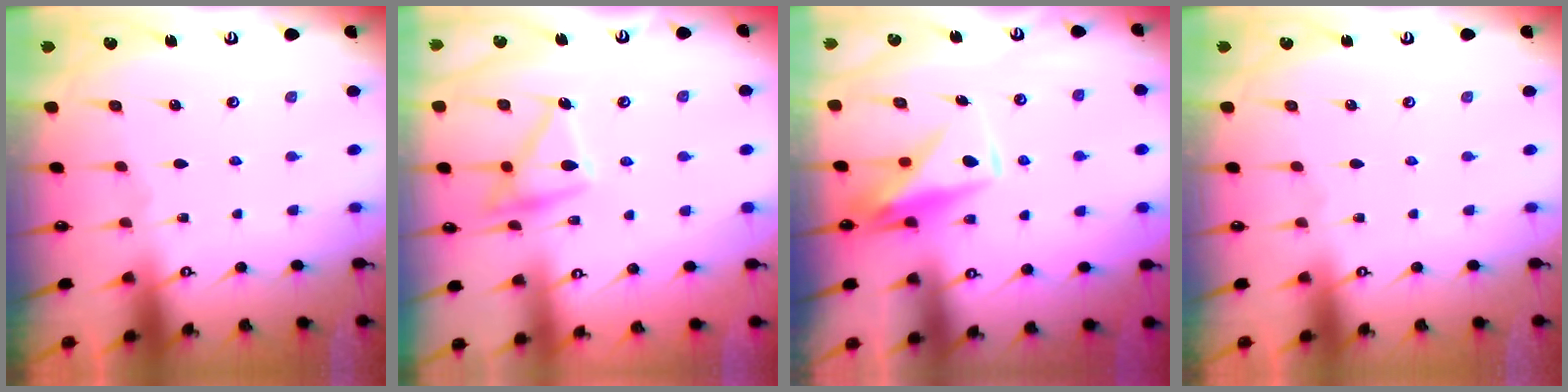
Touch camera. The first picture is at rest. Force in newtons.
{"total": 15.3, "press": 15.3, "slide": 1.1}
{"total": 8.6, "press": 8.5, "slide": 1.5}
{"total": 0.0}